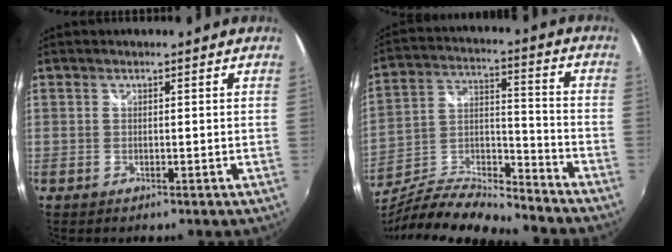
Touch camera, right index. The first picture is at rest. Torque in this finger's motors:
{"motor_torque": [0.12, -0.17, 0.02, 0.00]}